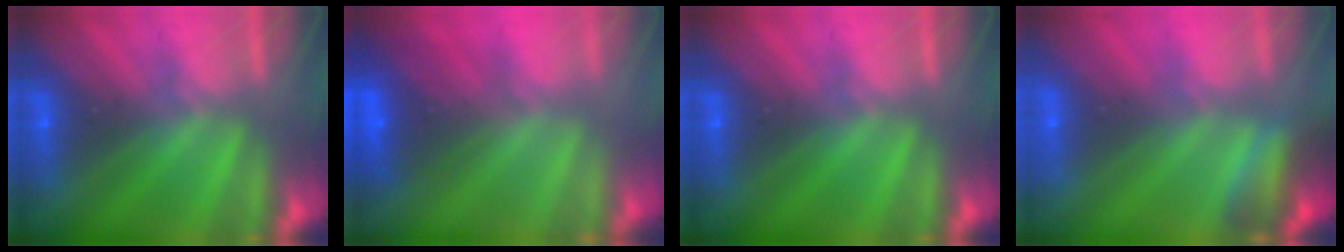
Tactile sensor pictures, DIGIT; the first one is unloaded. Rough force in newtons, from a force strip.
{"total": 2.9}
{"total": 0.0}
{"total": 2.7}